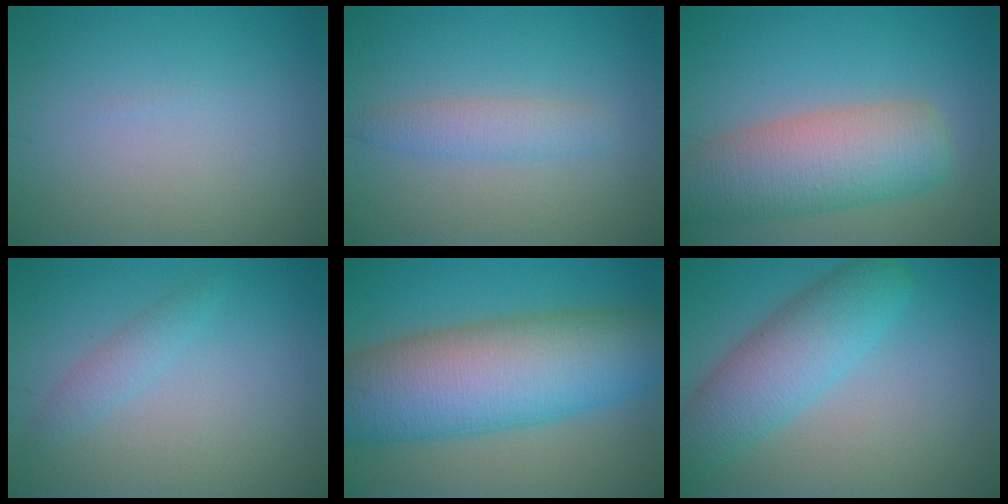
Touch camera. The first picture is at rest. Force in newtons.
{"total": 2.1, "press": 2.1, "slide": 0.1}
{"total": 8.1, "press": 8.1, "slide": 0.6}
{"total": 1.5, "press": 1.5, "slide": 0.1}
{"total": 12.9, "press": 12.9, "slide": 0.5}
{"total": 5.8, "press": 5.8, "slide": 0.2}